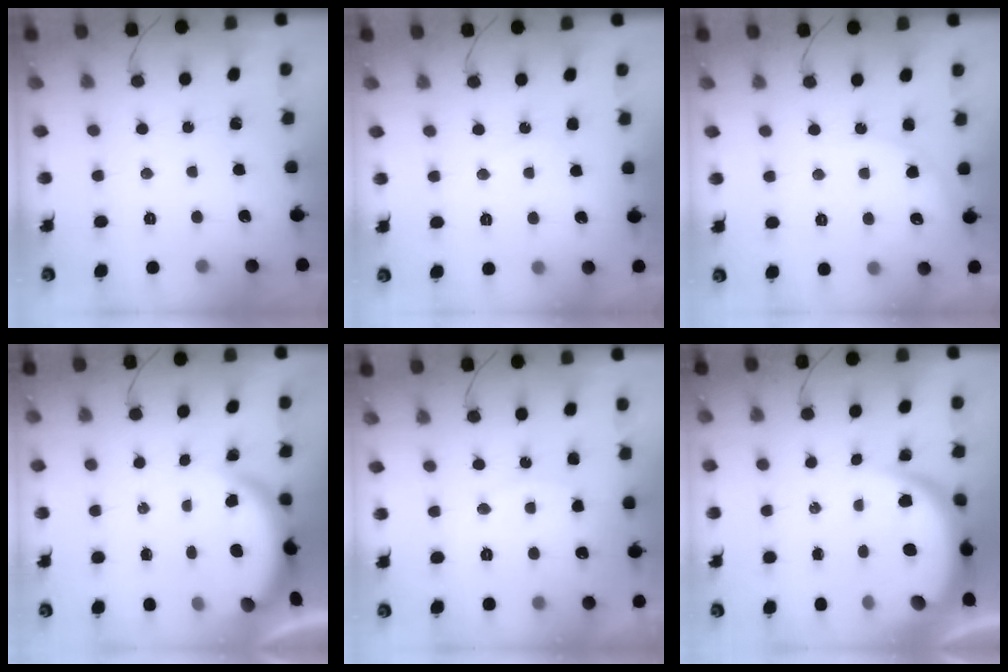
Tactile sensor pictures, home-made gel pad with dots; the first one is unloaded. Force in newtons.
{"total": 4.9, "press": 4.8, "slide": 0.4}
{"total": 5.4, "press": 5.4, "slide": 0.6}
{"total": 3.8, "press": 3.8, "slide": 0.2}
{"total": 7.0, "press": 7.0, "slide": 0.2}
{"total": 8.0, "press": 8.0, "slide": 0.9}